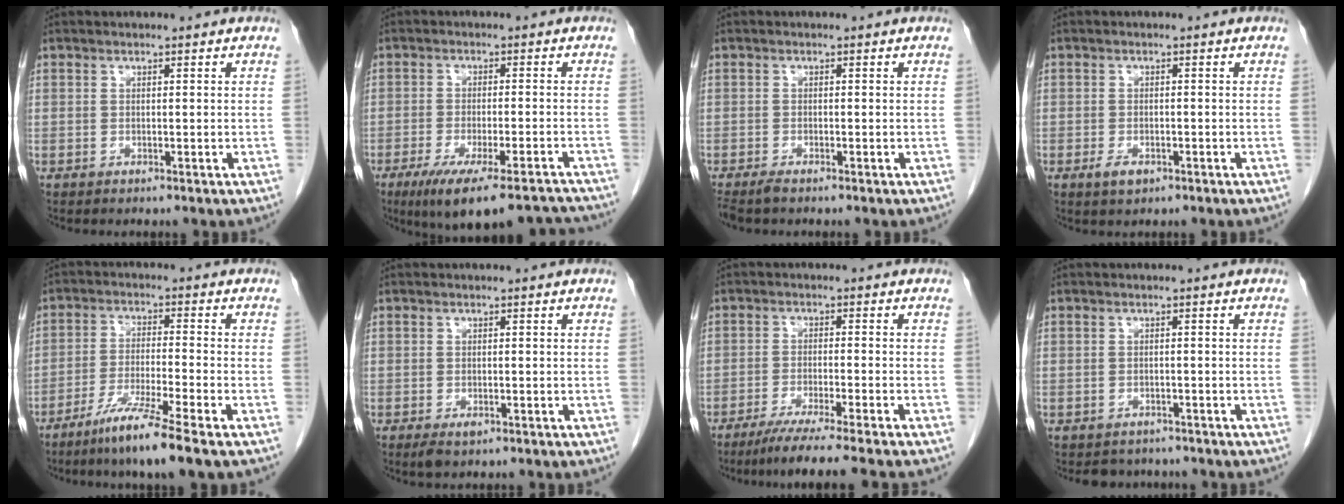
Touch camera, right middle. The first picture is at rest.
{"total": 15.1, "force": [-12.7, 2.3, 7.8], "torque": [-0.094, -0.005, -0.179]}
{"total": 1.9, "force": [-1.6, 0.3, 1.0], "torque": [-0.021, -0.006, -0.028]}
{"total": 2.2, "force": [-1.2, 1.1, 1.5], "torque": [-0.030, 0.000, -0.014]}
{"total": 8.5, "force": [-5.8, -1.0, 6.1], "torque": [-0.118, -0.029, -0.111]}
{"total": 1.9, "force": [-1.1, 0.9, 1.3], "torque": [-0.026, -0.003, -0.011]}
{"total": 9.3, "force": [-7.6, -1.6, 5.1], "torque": [-0.061, -0.029, -0.118]}
{"total": 3.3, "force": [-2.9, 1.6, -0.1], "torque": [-0.001, 0.003, -0.040]}